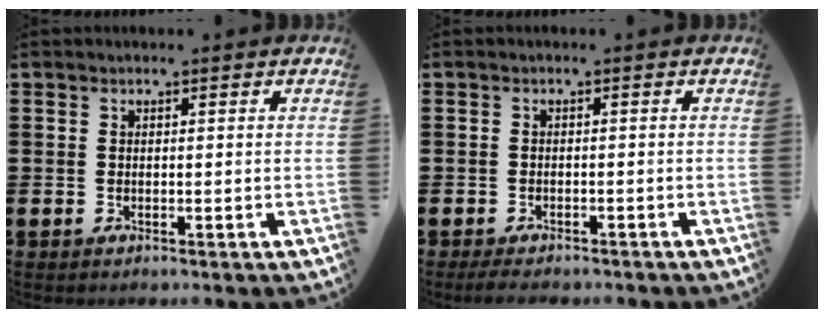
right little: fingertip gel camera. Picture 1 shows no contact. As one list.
[{"total": 1.3, "force": [-1.1, 0.2, 0.6], "torque": [-0.013, 0.001, -0.022]}]